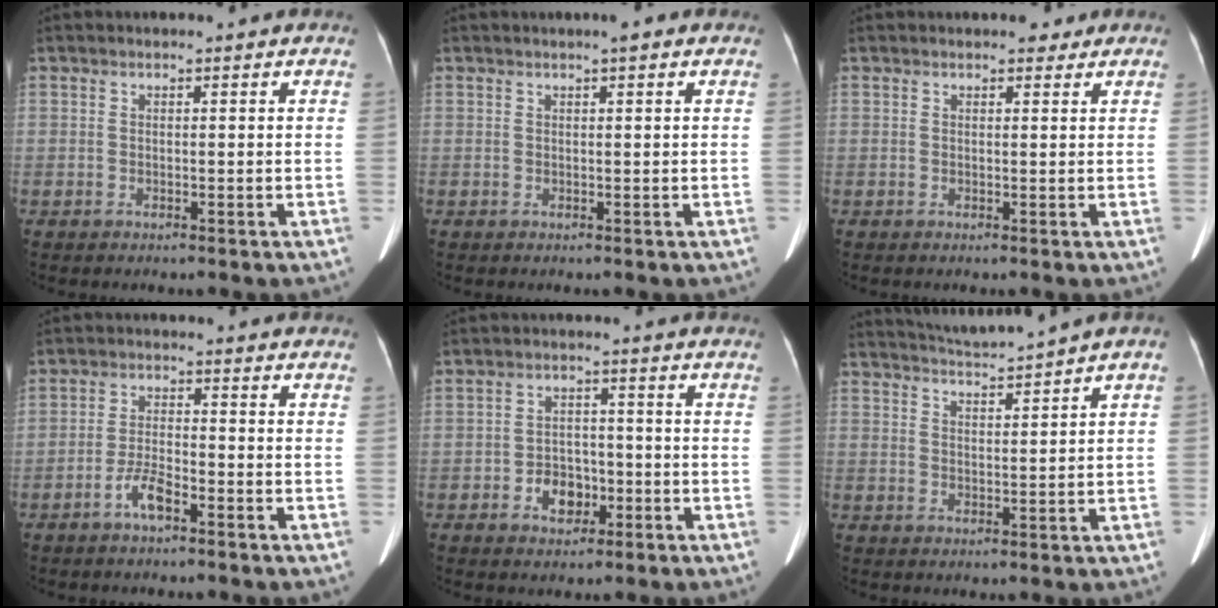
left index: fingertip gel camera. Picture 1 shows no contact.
{"total": 1.3, "force": [0.8, 0.3, 1.0], "torque": [-0.015, 0.015, 0.009]}
{"total": 2.0, "force": [1.5, 1.1, 0.7], "torque": [-0.006, 0.002, 0.015]}
{"total": 4.0, "force": [-2.6, 0.9, 3.0], "torque": [-0.063, 0.003, -0.051]}
{"total": 4.9, "force": [-2.0, 3.5, 2.8], "torque": [-0.050, 0.014, -0.030]}
{"total": 4.5, "force": [4.1, -1.4, 1.3], "torque": [-0.026, -0.001, 0.078]}